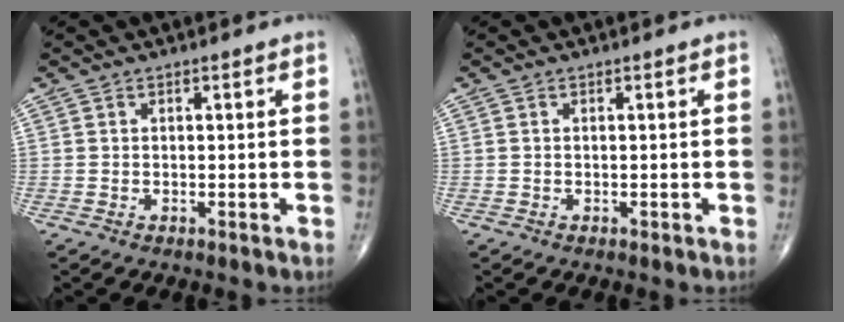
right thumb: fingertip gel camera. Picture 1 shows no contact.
{"total": 0.0}